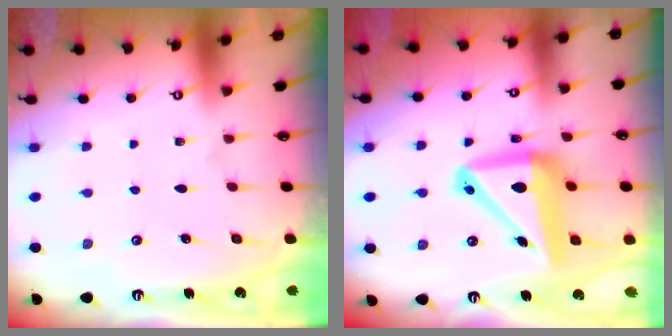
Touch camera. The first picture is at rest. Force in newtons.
{"total": 14.5, "press": 14.2, "slide": 2.7}